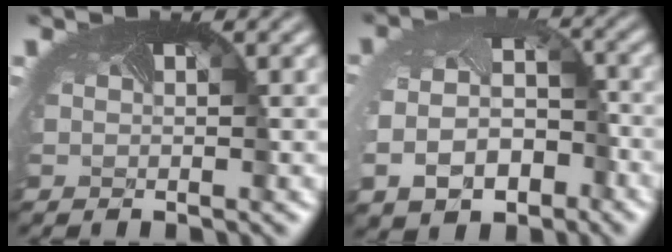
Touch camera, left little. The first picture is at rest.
{"total": 7.3, "force": [-3.5, 4.9, 4.2], "torque": [-0.099, -0.031, -0.046]}